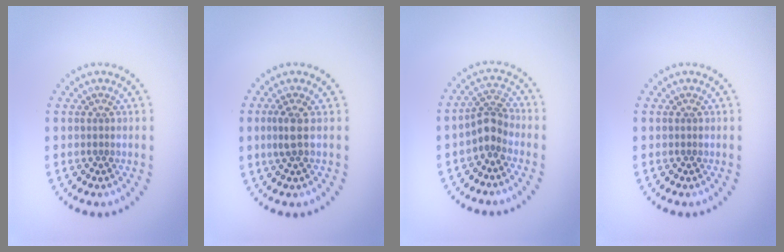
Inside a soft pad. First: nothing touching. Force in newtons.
{"total": 1.6, "press": 1.4, "slide": 0.8}
{"total": 2.4, "press": 1.8, "slide": 1.6}
{"total": 0.0}